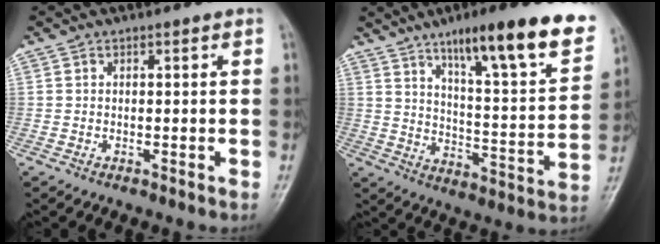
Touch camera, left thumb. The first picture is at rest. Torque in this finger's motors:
{"motor_torque": [1.04, 0.90, 1.48, -1.29, 0.14]}